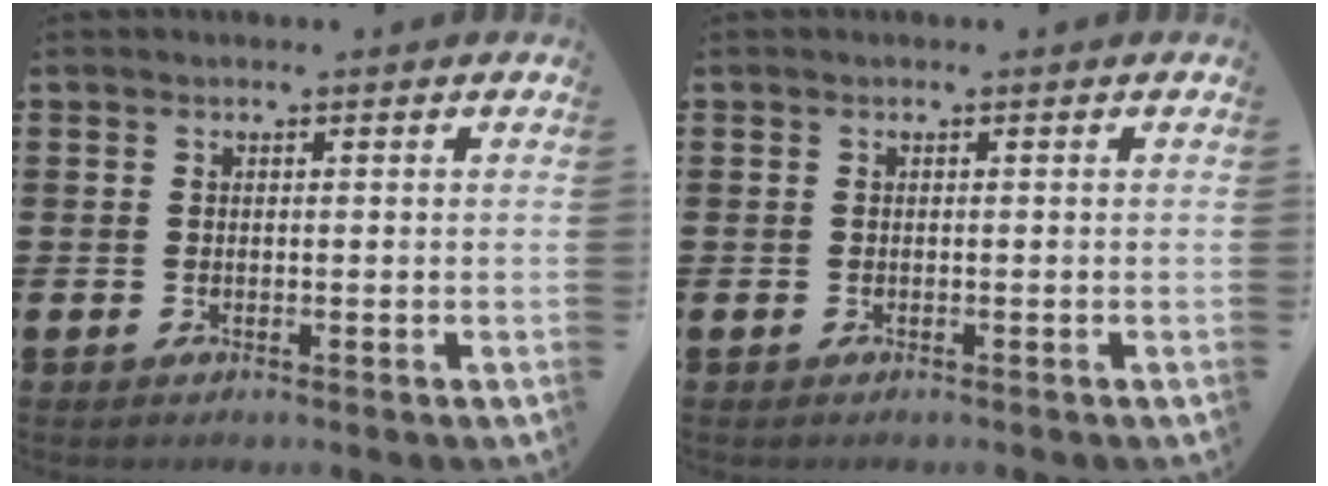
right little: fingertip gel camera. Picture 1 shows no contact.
{"total": 0.0}